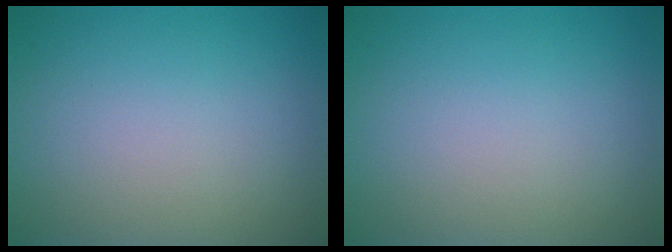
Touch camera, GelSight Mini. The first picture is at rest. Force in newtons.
{"total": 0.0}